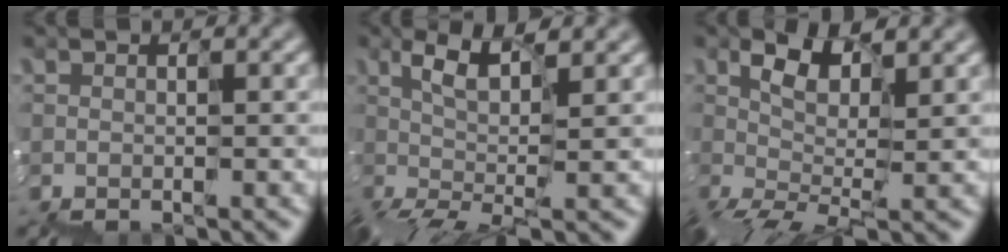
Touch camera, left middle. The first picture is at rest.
{"total": 4.1, "force": [0.5, 1.2, 3.9], "torque": [-0.086, 0.012, 0.008]}
{"total": 4.8, "force": [1.2, 1.8, 4.2], "torque": [-0.098, 0.018, 0.020]}